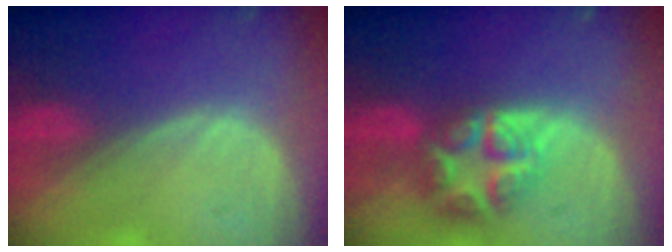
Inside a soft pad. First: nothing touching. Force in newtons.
{"total": 8.2, "press": 7.2, "slide": 3.9}